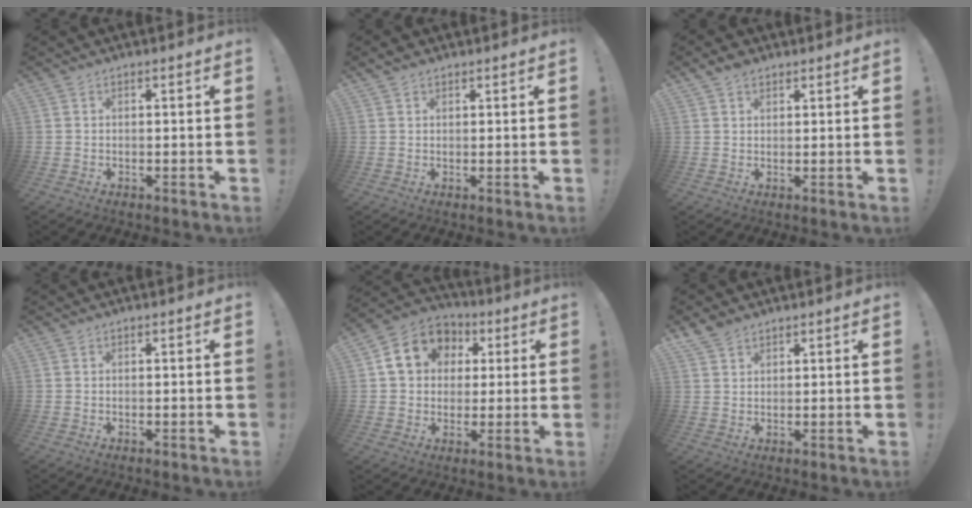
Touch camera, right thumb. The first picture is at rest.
{"total": 1.6, "force": [1.3, 0.9, 0.4], "torque": [-0.005, -0.004, 0.025]}
{"total": 3.2, "force": [2.2, 1.9, 1.3], "torque": [-0.025, -0.006, 0.042]}
{"total": 0.0}
{"total": 13.5, "force": [4.0, 11.2, 6.3], "torque": [-0.084, -0.004, 0.082]}
{"total": 3.6, "force": [3.0, 1.7, 1.1], "torque": [-0.019, -0.016, 0.056]}